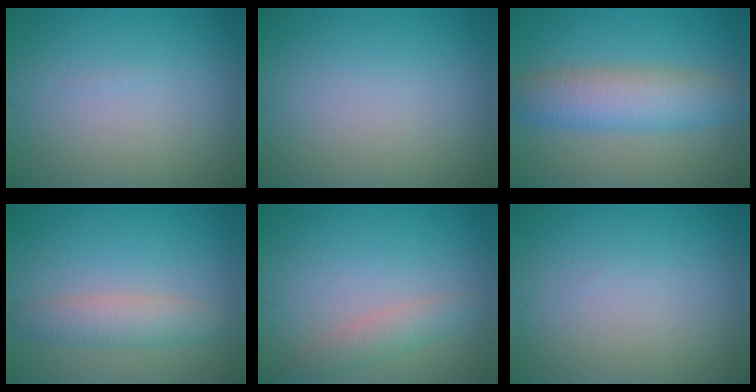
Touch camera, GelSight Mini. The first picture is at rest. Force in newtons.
{"total": 0.0}
{"total": 5.7, "press": 5.6, "slide": 0.3}
{"total": 3.0, "press": 3.0, "slide": 0.0}
{"total": 2.0, "press": 2.0, "slide": 0.1}
{"total": 0.0}